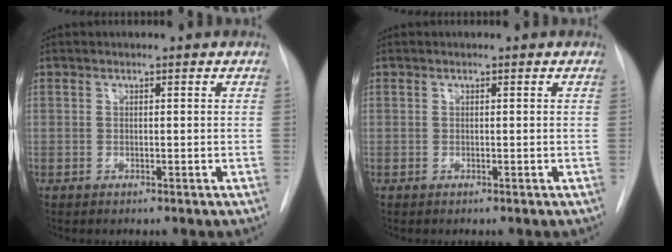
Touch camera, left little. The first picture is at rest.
{"total": 0.0}